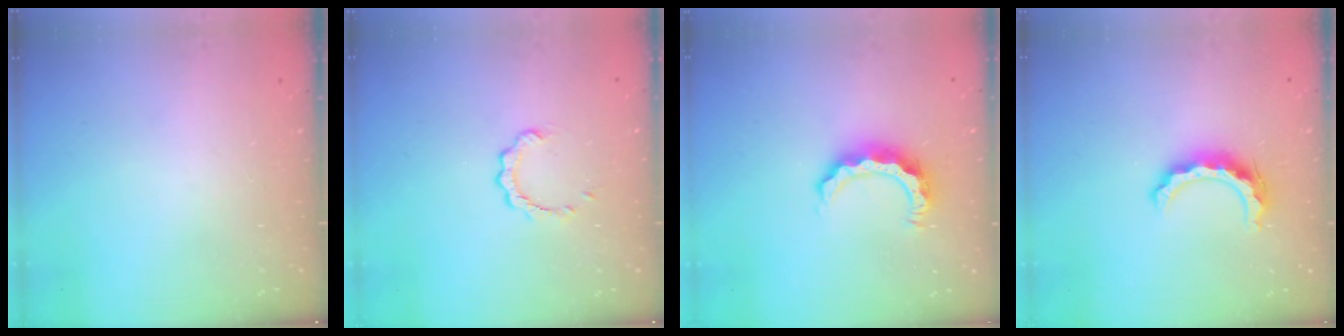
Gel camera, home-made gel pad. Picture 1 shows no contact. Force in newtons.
{"total": 2.9, "press": 2.9, "slide": 0.4}
{"total": 8.2, "press": 8.2, "slide": 0.4}
{"total": 10.4, "press": 10.4, "slide": 0.6}